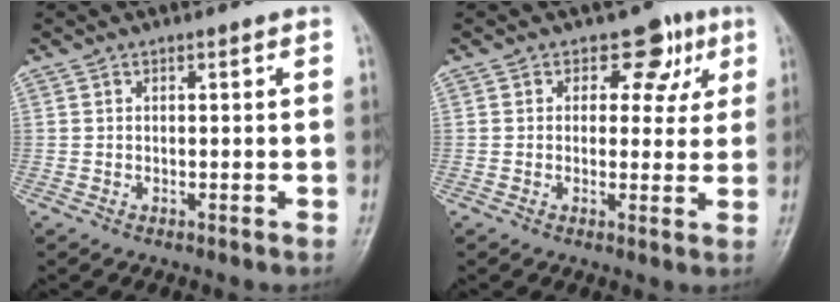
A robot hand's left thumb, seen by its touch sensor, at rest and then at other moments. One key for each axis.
{"total": 6.5, "fx": 2.7, "fy": 4.8, "fz": 3.4, "tx": 0.005, "ty": -0.002, "tz": 0.028}